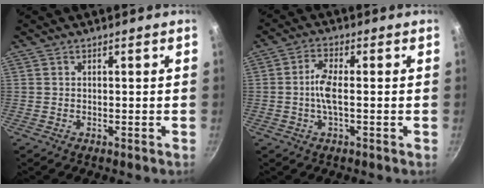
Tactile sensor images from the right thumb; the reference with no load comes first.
{"total": 4.8, "force": [-0.5, 1.3, 4.6], "torque": [-0.103, 0.010, -0.018]}